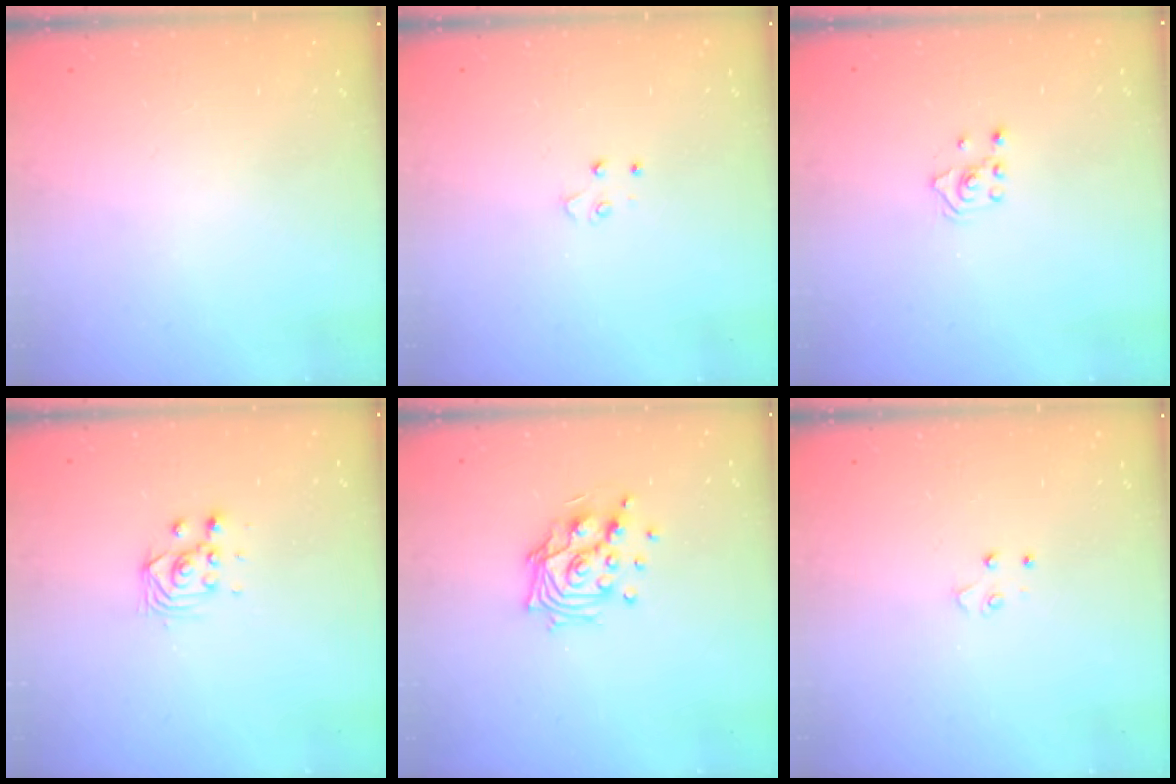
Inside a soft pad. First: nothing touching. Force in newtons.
{"total": 3.5, "press": 3.5, "slide": 0.3}
{"total": 2.4, "press": 2.2, "slide": 0.8}
{"total": 2.8, "press": 2.8, "slide": 0.2}
{"total": 12.6, "press": 12.5, "slide": 1.7}
{"total": 3.5, "press": 3.5, "slide": 0.3}